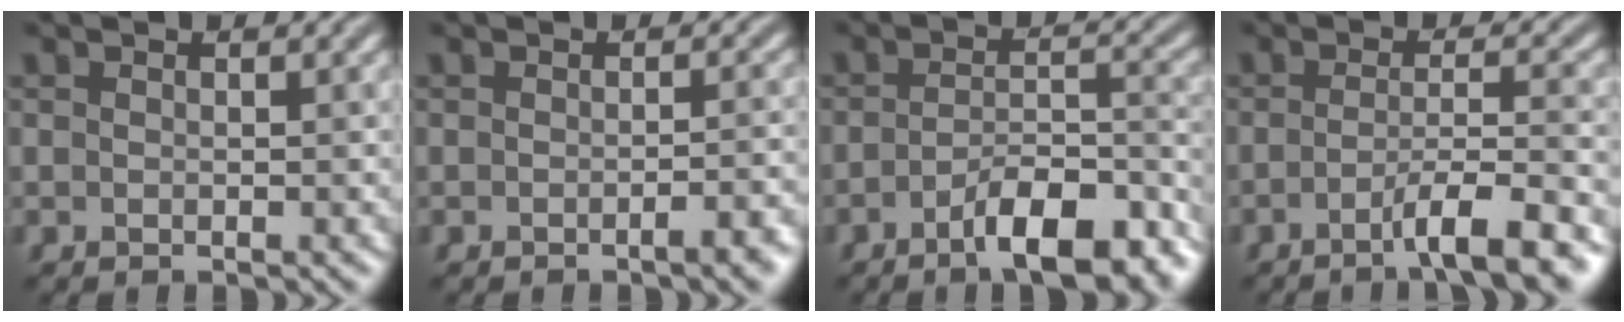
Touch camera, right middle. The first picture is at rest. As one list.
[{"total": 2.5, "force": [-1.2, 0.7, 2.1], "torque": [-0.022, 0.004, -0.020]}, {"total": 8.1, "force": [-5.0, 2.4, 5.9], "torque": [-0.085, 0.004, -0.078]}, {"total": 5.9, "force": [-3.1, 1.0, 4.9], "torque": [-0.065, 0.008, -0.056]}]